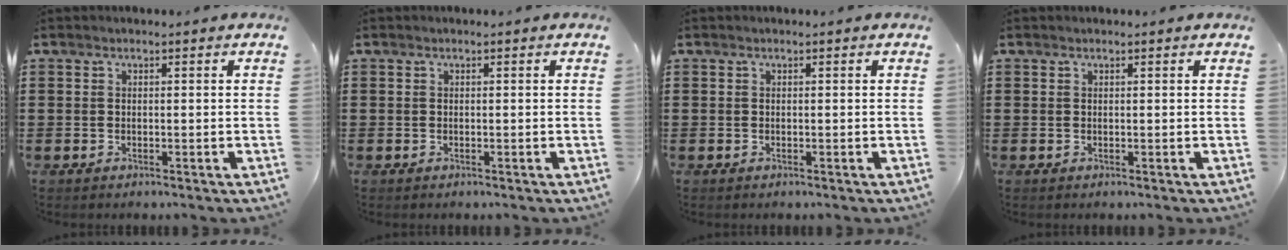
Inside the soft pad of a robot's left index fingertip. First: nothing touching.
{"total": 0.0}
{"total": 0.0}
{"total": 0.0}